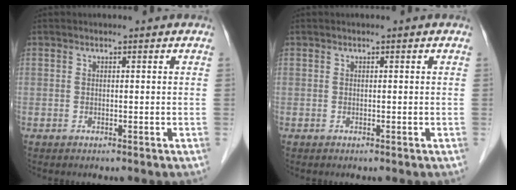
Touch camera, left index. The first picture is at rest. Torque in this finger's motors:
{"motor_torque": [0.00, 0.00, 0.00, 0.00]}